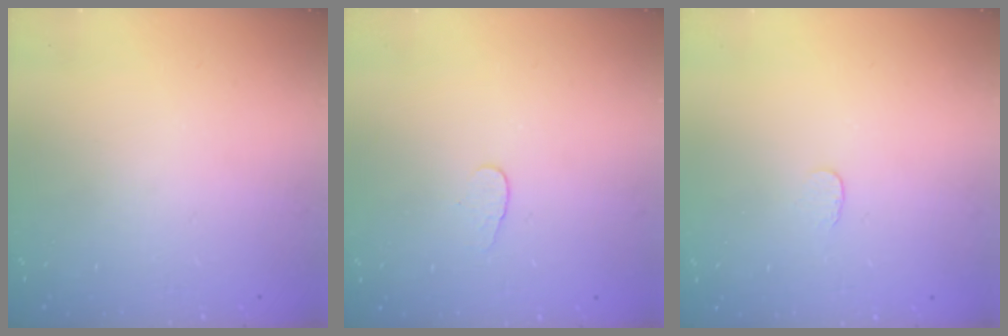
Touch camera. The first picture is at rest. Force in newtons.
{"total": 4.1, "press": 4.1, "slide": 0.3}
{"total": 2.6, "press": 2.6, "slide": 0.2}